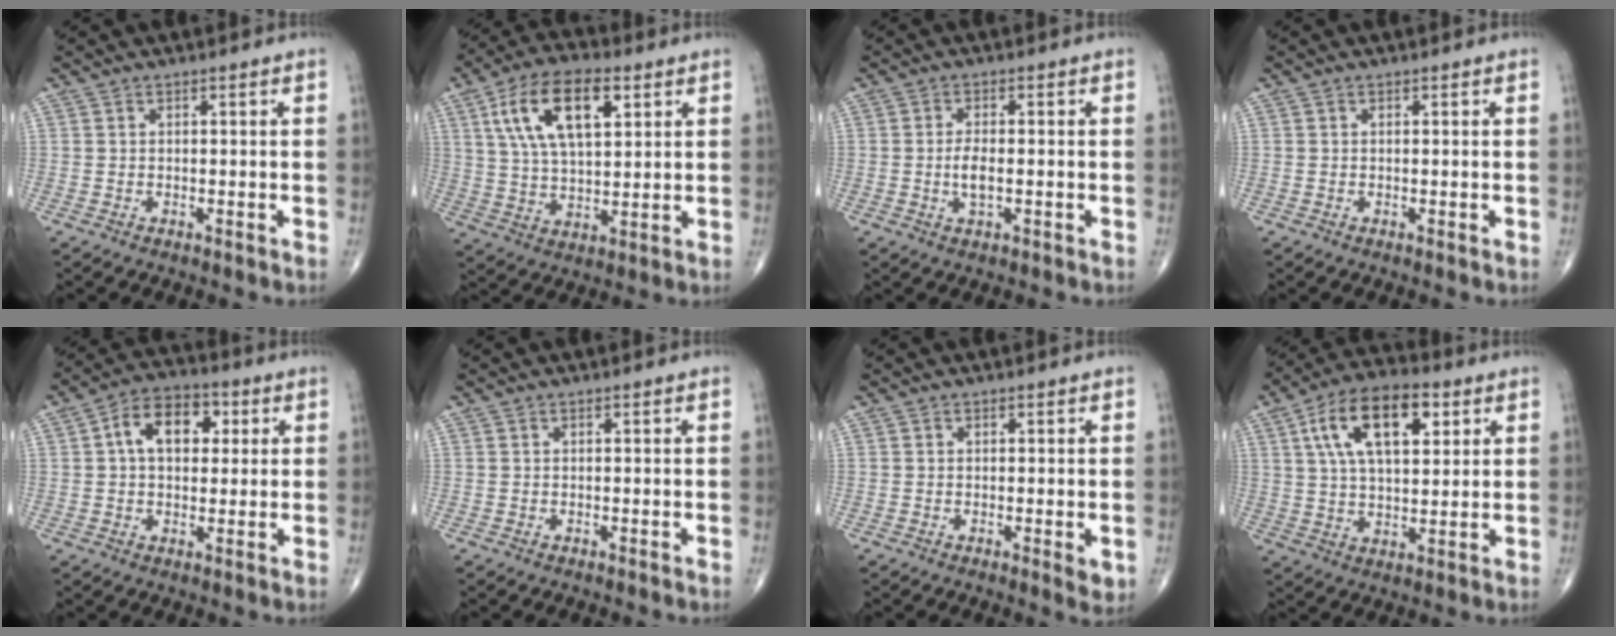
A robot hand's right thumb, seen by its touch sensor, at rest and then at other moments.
{"total": 15.5, "force": [6.0, 7.3, 12.3], "torque": [-0.212, -0.005, 0.107]}
{"total": 3.5, "force": [-0.5, 1.5, 3.1], "torque": [-0.059, 0.000, -0.010]}
{"total": 0.0}
{"total": 10.6, "force": [2.4, 6.8, 7.7], "torque": [-0.105, 0.017, 0.032]}
{"total": 0.0}
{"total": 2.1, "force": [-0.3, 0.6, 2.0], "torque": [-0.027, -0.007, -0.006]}
{"total": 15.9, "force": [5.8, 7.9, 12.5], "torque": [-0.202, 0.002, 0.097]}